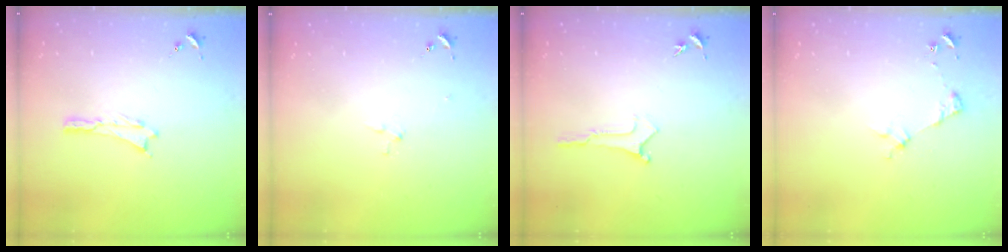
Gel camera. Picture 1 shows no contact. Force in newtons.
{"total": 2.9, "press": 2.9, "slide": 0.3}
{"total": 0.0}
{"total": 2.9, "press": 2.9, "slide": 0.4}